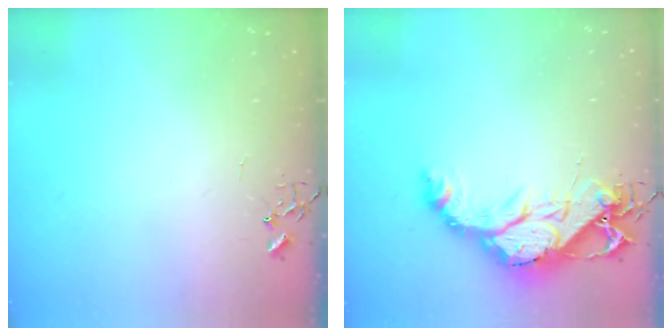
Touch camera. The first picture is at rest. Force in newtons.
{"total": 16.6, "press": 16.5, "slide": 1.3}